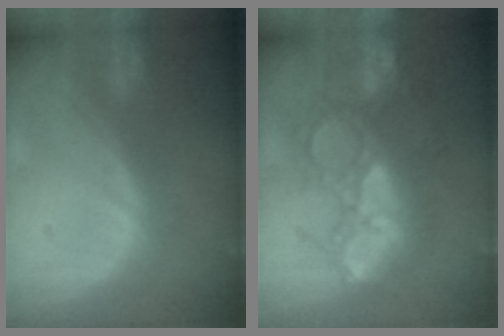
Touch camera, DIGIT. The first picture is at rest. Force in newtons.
{"total": 10.5, "press": 9.8, "slide": 4.0}